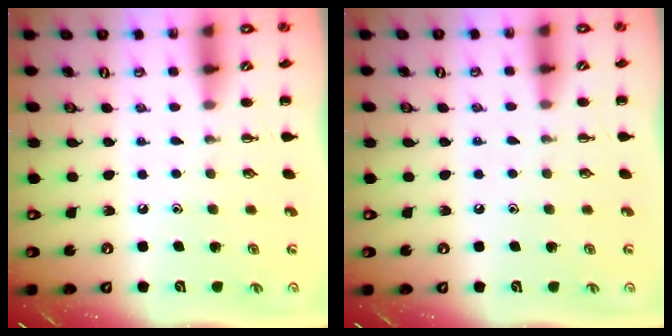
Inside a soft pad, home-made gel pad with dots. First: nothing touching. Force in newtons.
{"total": 4.6, "press": 4.3, "slide": 1.8}